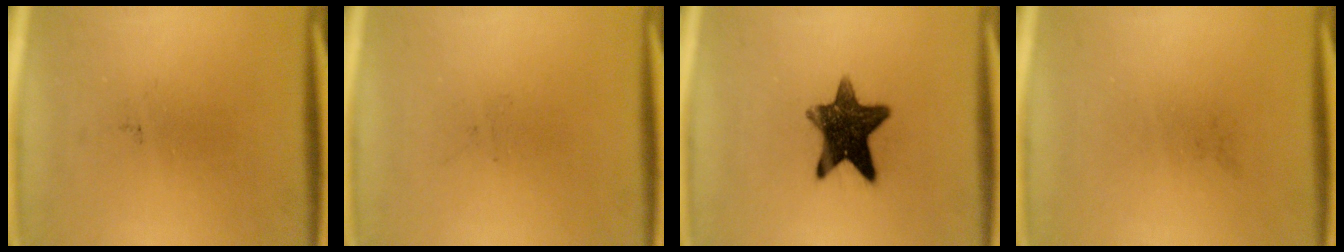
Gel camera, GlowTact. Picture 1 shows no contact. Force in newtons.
{"total": 0.0}
{"total": 12.3}
{"total": 0.0}